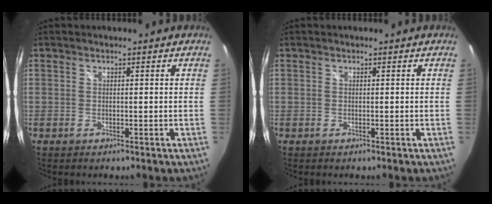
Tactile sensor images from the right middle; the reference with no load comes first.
{"total": 0.0}